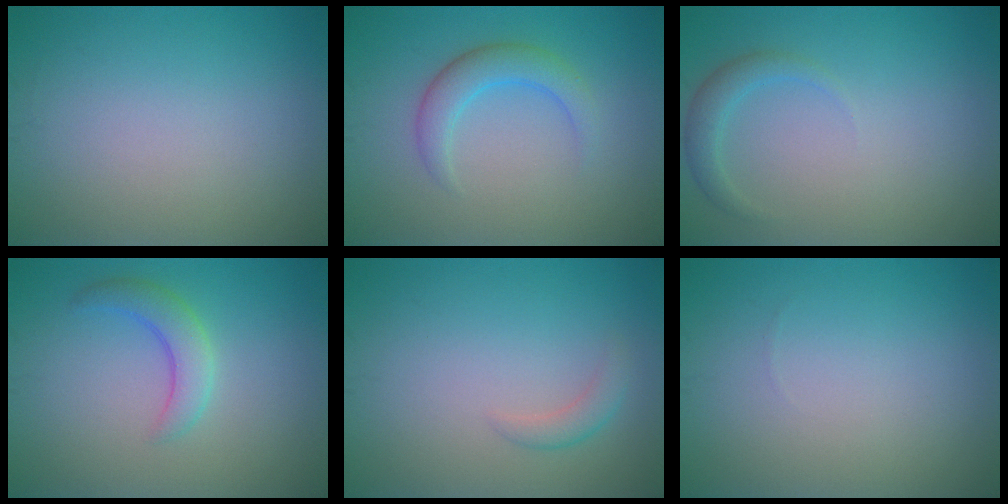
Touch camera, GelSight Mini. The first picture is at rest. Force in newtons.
{"total": 3.0, "press": 3.0, "slide": 0.1}
{"total": 1.7, "press": 1.7, "slide": 0.1}
{"total": 2.9, "press": 2.9, "slide": 0.2}
{"total": 1.4, "press": 1.4, "slide": 0.1}
{"total": 0.0}